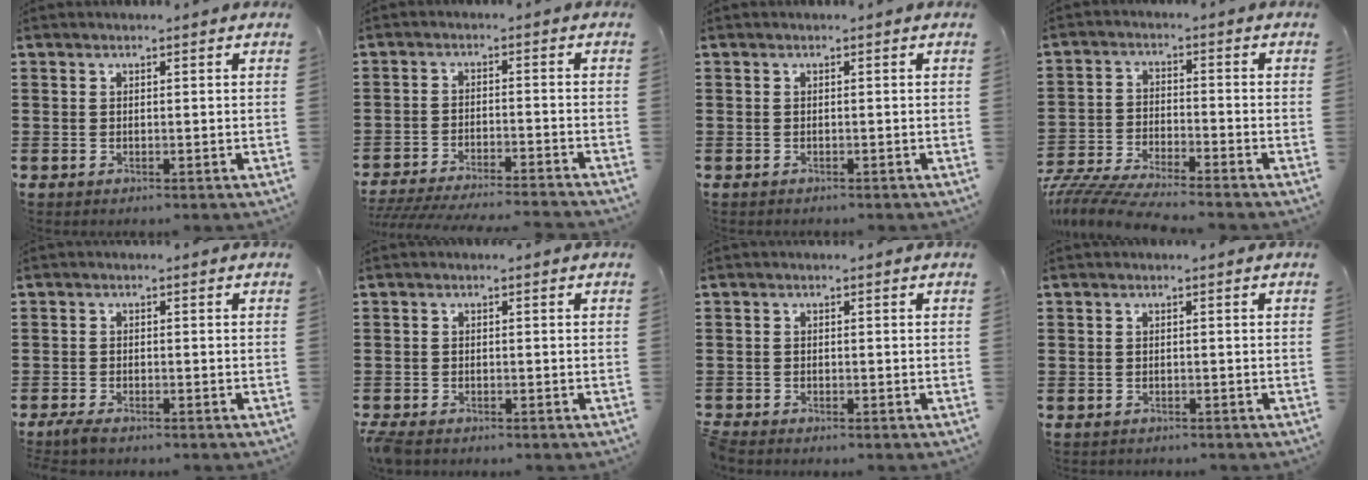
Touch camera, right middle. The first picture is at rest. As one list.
[{"total": 4.3, "force": [-4.2, -0.2, 1.1], "torque": [-0.023, -0.006, -0.086]}, {"total": 0.0}, {"total": 6.1, "force": [-6.0, -0.1, 1.2], "torque": [-0.045, -0.011, -0.126]}, {"total": 1.6, "force": [-1.4, 0.1, 0.8], "torque": [-0.025, -0.003, -0.029]}, {"total": 1.5, "force": [-1.3, 0.3, 0.5], "torque": [-0.020, -0.005, -0.028]}, {"total": 1.0, "force": [-1.0, 0.0, 0.1], "torque": [-0.004, -0.001, -0.019]}, {"total": 0.7, "force": [-0.6, 0.2, -0.1], "torque": [0.000, 0.001, -0.015]}]